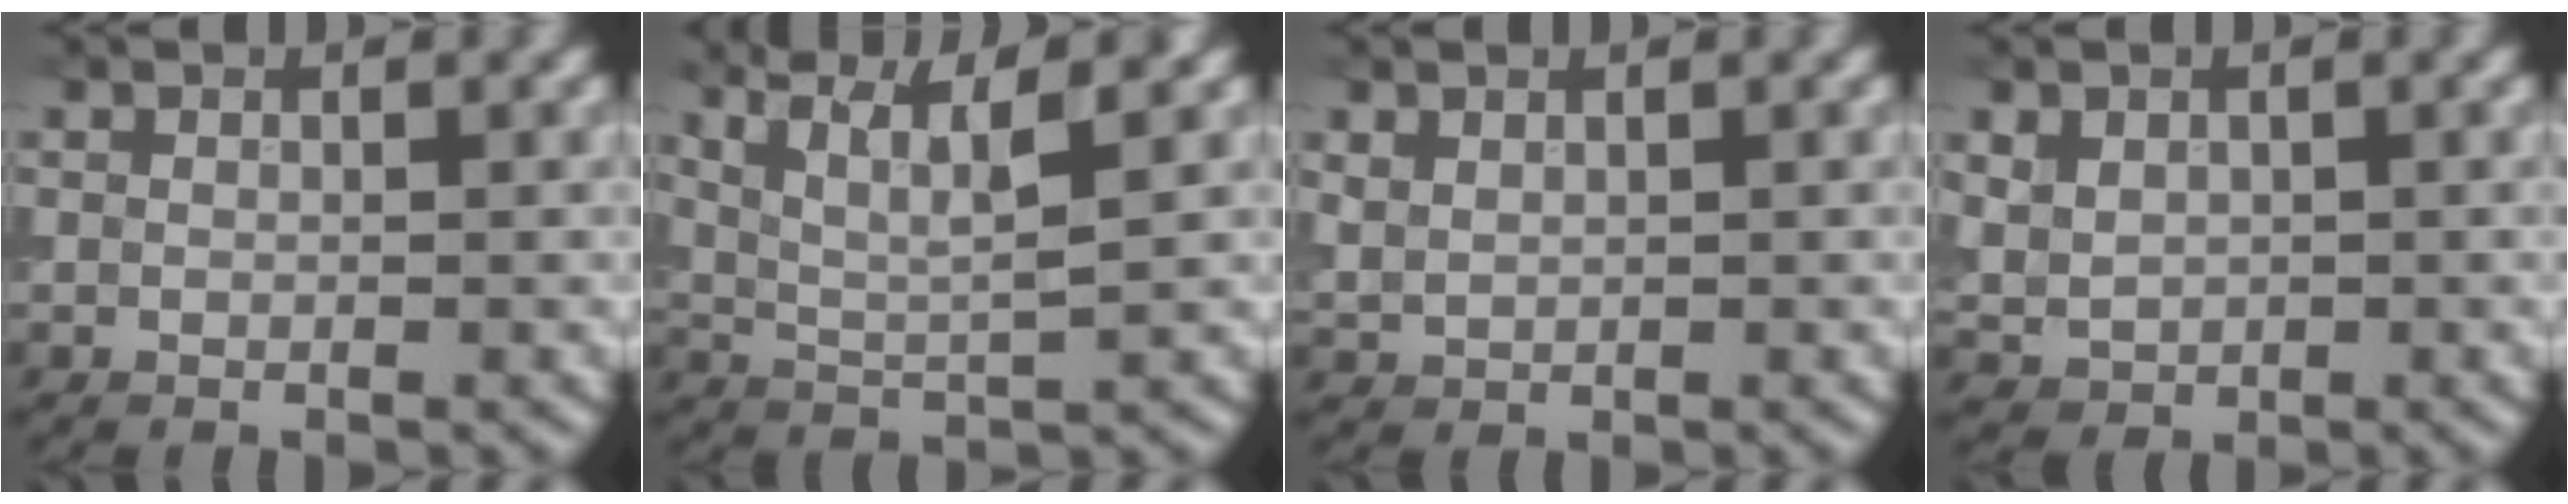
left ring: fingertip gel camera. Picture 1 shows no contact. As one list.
[{"total": 5.3, "force": [3.1, 1.2, 4.1], "torque": [-0.079, 0.009, 0.050]}, {"total": 1.1, "force": [0.7, 0.7, 0.6], "torque": [-0.015, -0.001, 0.019]}, {"total": 2.1, "force": [0.5, 1.7, 1.1], "torque": [-0.027, -0.004, 0.011]}]